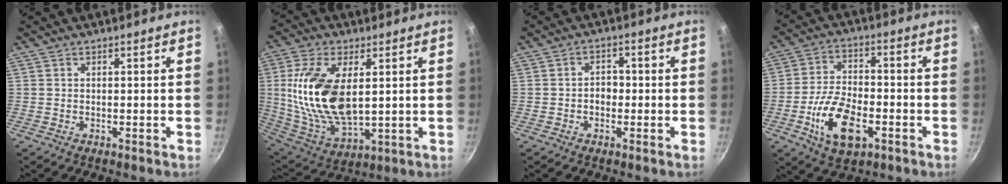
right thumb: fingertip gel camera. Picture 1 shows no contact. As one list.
[{"total": 18.8, "force": [3.0, 9.7, 15.8], "torque": [-0.307, -0.017, 0.066]}, {"total": 3.3, "force": [-0.5, 2.5, 2.1], "torque": [-0.008, 0.013, -0.011]}, {"total": 13.1, "force": [-4.6, 6.9, 10.2], "torque": [-0.182, 0.021, -0.085]}]